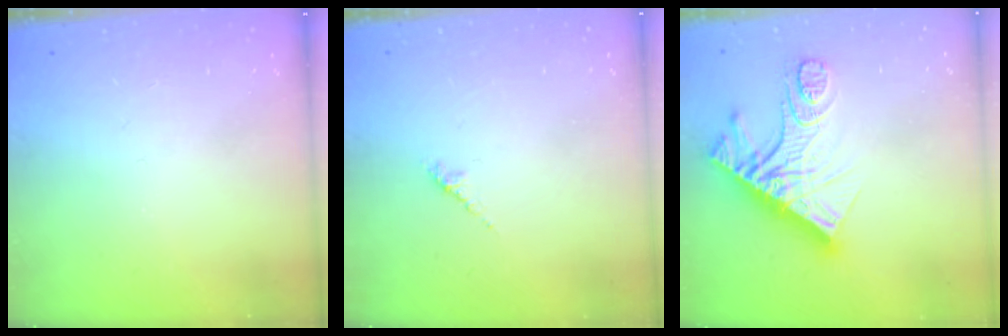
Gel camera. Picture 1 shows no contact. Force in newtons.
{"total": 2.6, "press": 2.4, "slide": 0.7}
{"total": 17.1, "press": 17.1, "slide": 1.4}